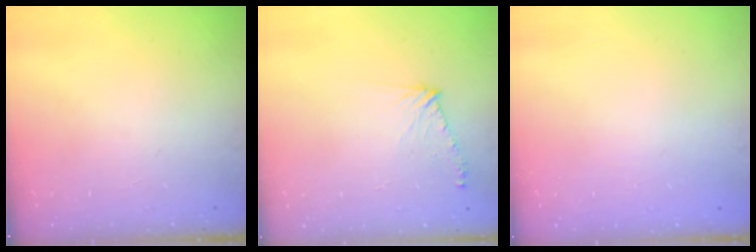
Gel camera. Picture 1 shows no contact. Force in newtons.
{"total": 7.1, "press": 7.0, "slide": 0.8}
{"total": 0.0}